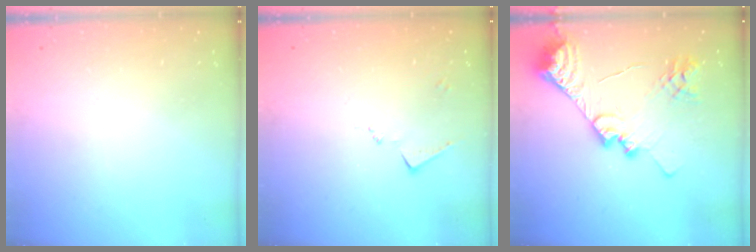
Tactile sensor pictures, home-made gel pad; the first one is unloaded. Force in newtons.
{"total": 6.5, "press": 6.5, "slide": 0.7}
{"total": 21.7, "press": 21.6, "slide": 2.7}